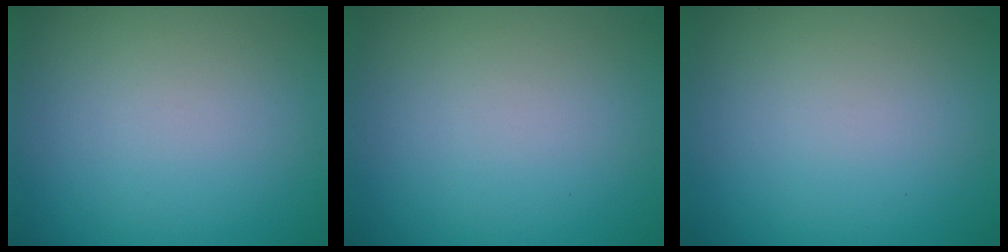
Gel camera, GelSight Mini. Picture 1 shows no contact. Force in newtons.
{"total": 0.0}
{"total": 0.0}